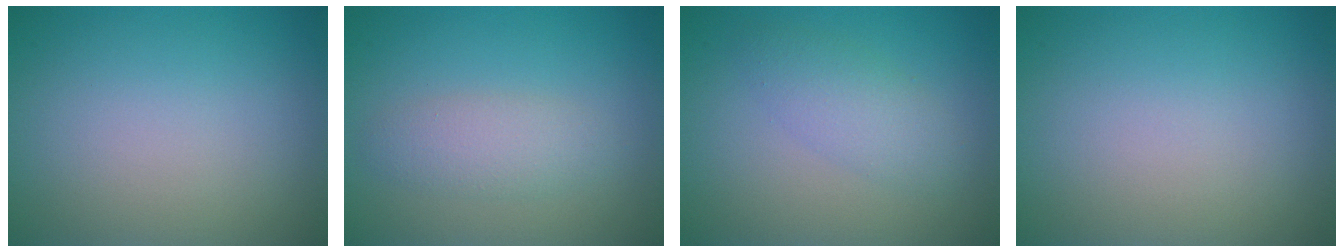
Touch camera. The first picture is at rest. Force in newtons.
{"total": 2.4, "press": 2.4, "slide": 0.1}
{"total": 2.6, "press": 2.6, "slide": 0.1}
{"total": 0.0}